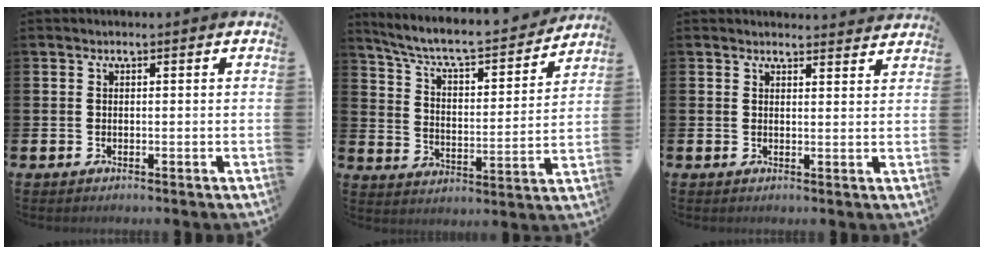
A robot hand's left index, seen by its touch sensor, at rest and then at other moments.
{"total": 7.4, "force": [6.6, 1.3, 2.9], "torque": [-0.085, -0.051, 0.108]}
{"total": 2.3, "force": [2.3, 0.2, -0.2], "torque": [0.010, -0.019, 0.039]}